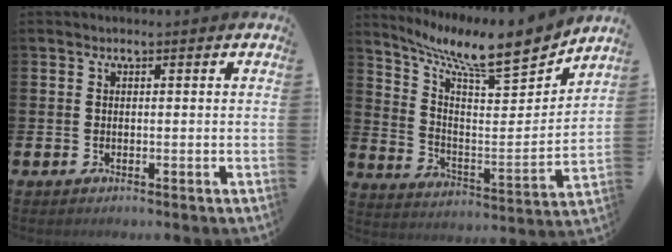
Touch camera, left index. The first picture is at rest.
{"total": 11.5, "force": [9.7, 2.2, 5.8], "torque": [-0.124, -0.077, 0.157]}